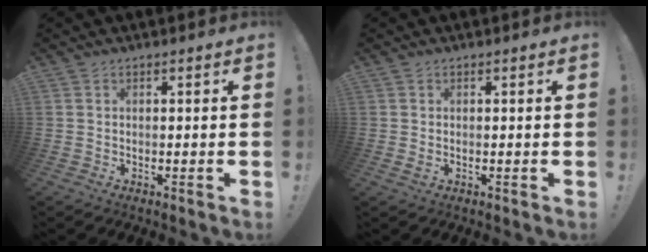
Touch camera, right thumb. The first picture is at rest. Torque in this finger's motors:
{"motor_torque": [-0.34, -0.12, -0.08, 0.39, 0.00]}